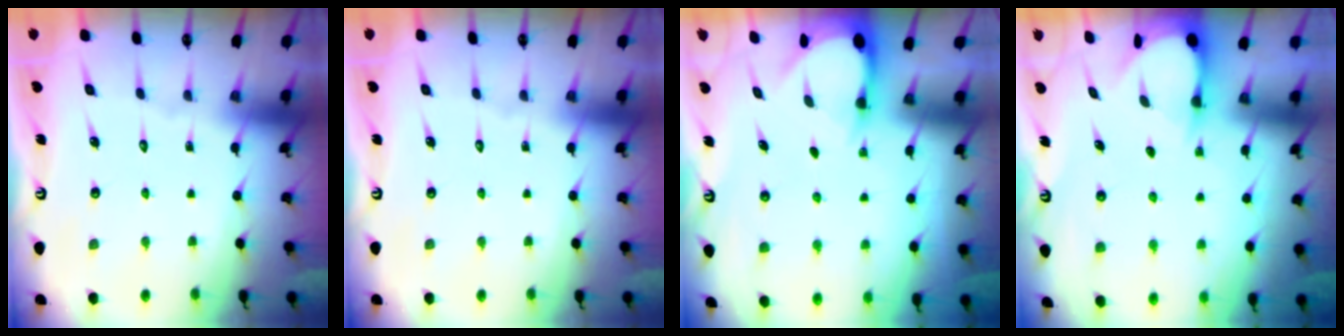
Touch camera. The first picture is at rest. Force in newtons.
{"total": 0.0}
{"total": 3.3, "press": 3.3, "slide": 0.3}
{"total": 3.5, "press": 3.5, "slide": 0.5}